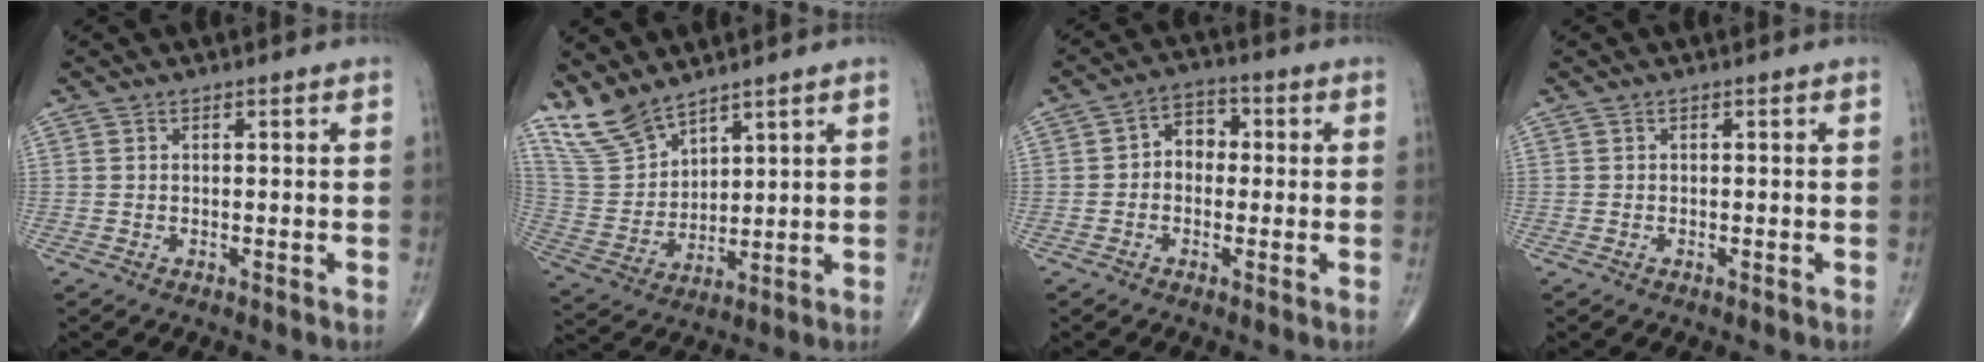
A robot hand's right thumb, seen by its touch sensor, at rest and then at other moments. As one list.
[{"total": 9.9, "force": [8.3, 3.8, 3.7], "torque": [-0.073, -0.041, 0.188]}, {"total": 5.3, "force": [0.0, 4.1, 3.3], "torque": [-0.025, 0.023, -0.012]}, {"total": 0.0}]